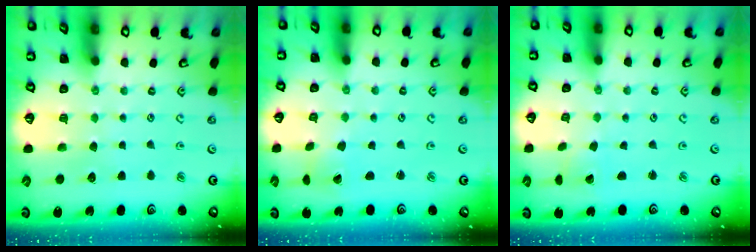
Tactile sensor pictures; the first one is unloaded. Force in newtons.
{"total": 1.6, "press": 1.5, "slide": 0.3}
{"total": 0.9, "press": 0.9, "slide": 0.1}